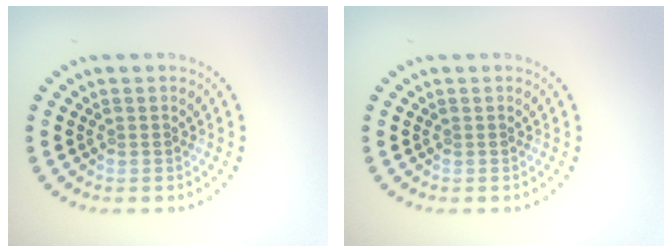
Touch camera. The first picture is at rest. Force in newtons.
{"total": 0.0}